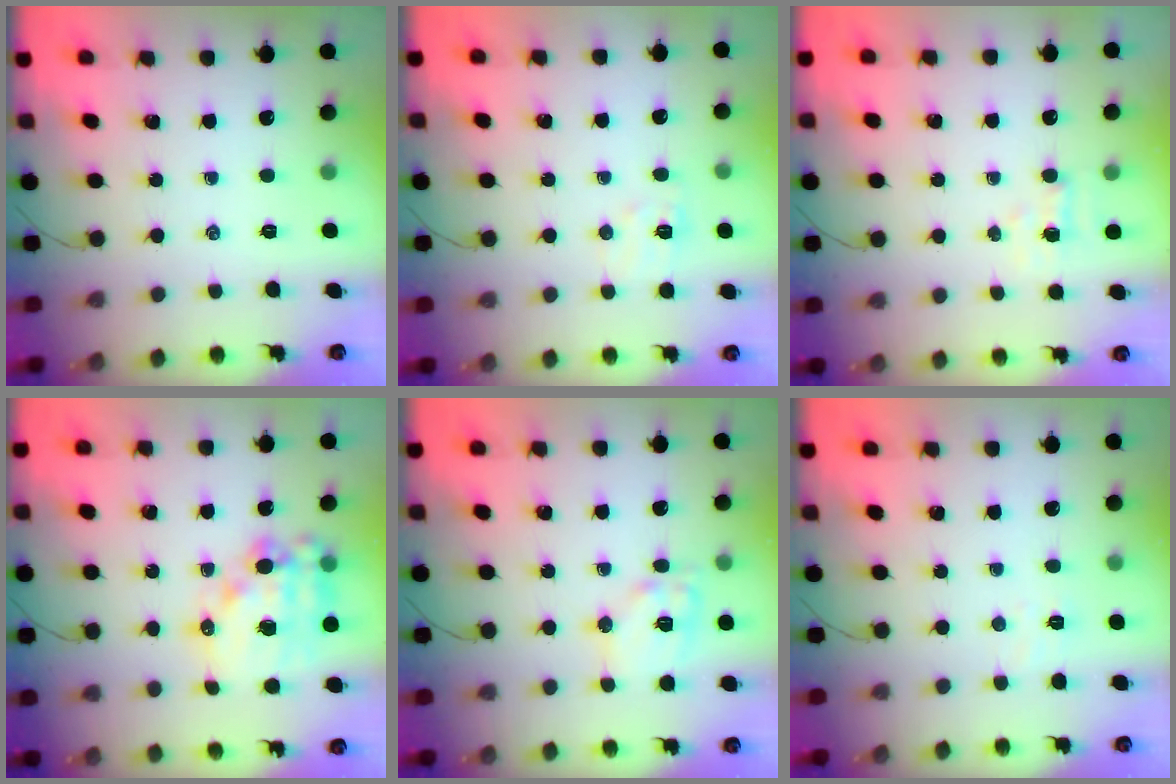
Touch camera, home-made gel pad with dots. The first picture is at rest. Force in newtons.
{"total": 7.1, "press": 6.9, "slide": 1.5}
{"total": 2.7, "press": 2.6, "slide": 0.7}
{"total": 16.3, "press": 15.9, "slide": 3.5}
{"total": 11.9, "press": 11.8, "slide": 1.3}
{"total": 2.5, "press": 2.4, "slide": 0.8}